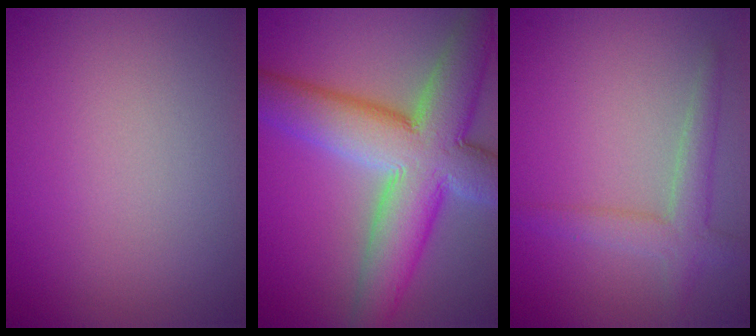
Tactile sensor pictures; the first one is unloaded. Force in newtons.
{"total": 11.4, "press": 11.3, "slide": 0.7}
{"total": 2.8, "press": 2.8, "slide": 0.1}